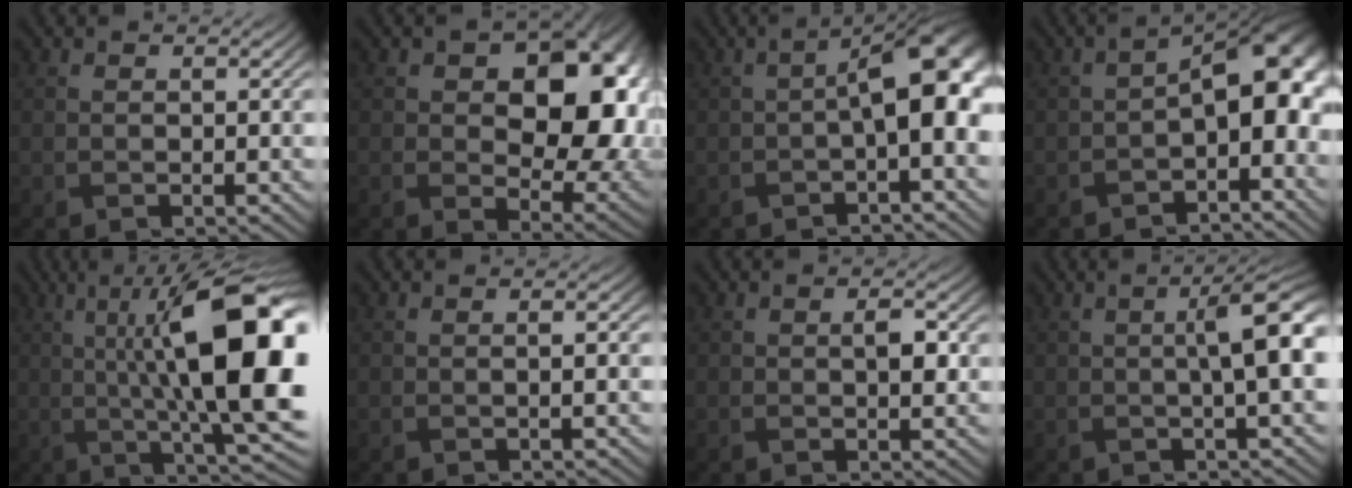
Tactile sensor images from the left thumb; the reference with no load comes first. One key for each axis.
{"total": 14.6, "fx": 2.2, "fy": 9.3, "fz": 11.1, "tx": -0.130, "ty": -0.023, "tz": 0.055}
{"total": 7.1, "fx": -0.2, "fy": 2.2, "fz": 6.8, "tx": -0.101, "ty": 0.002, "tz": 0.000}
{"total": 7.8, "fx": -1.5, "fy": 3.9, "fz": 6.6, "tx": -0.099, "ty": -0.004, "tz": -0.025}
{"total": 18.0, "fx": 1.2, "fy": 5.7, "fz": 17.0, "tx": -0.242, "ty": 0.012, "tz": 0.021}
{"total": 1.3, "fx": 0.0, "fy": 0.2, "fz": 1.3, "tx": -0.019, "ty": 0.004, "tz": -0.002}
{"total": 2.0, "fx": 0.3, "fy": 0.9, "fz": 1.8, "tx": -0.033, "ty": -0.001, "tz": 0.005}
{"total": 6.1, "fx": 0.6, "fy": 1.2, "fz": 6.0, "tx": -0.087, "ty": 0.011, "tz": 0.005}